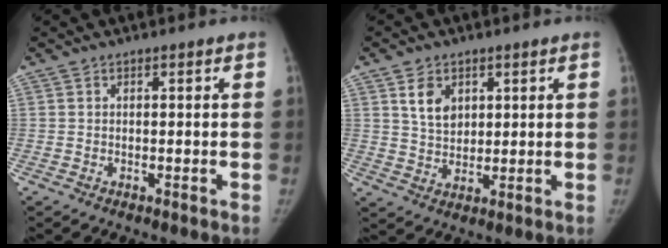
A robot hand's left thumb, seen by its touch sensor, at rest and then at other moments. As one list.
[{"total": 5.8, "force": [2.6, 4.1, 3.2], "torque": [-0.035, -0.020, 0.052]}]